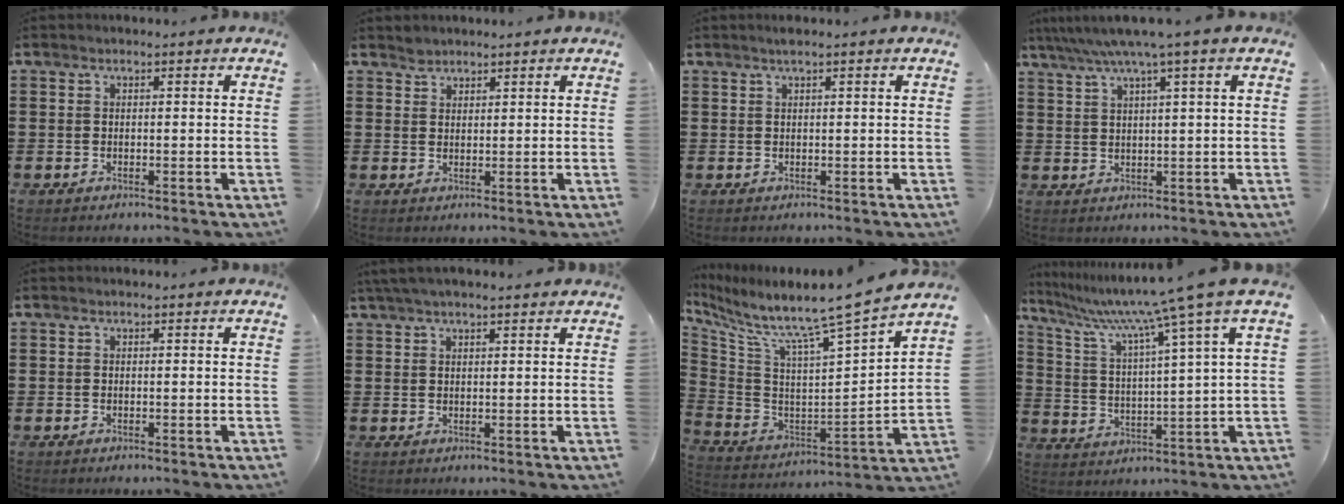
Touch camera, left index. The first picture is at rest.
{"total": 1.4, "force": [1.3, 0.5, -0.1], "torque": [-0.001, -0.002, 0.026]}
{"total": 1.0, "force": [0.6, 0.0, 0.7], "torque": [-0.013, 0.000, 0.012]}
{"total": 4.8, "force": [2.8, -0.7, 3.8], "torque": [-0.080, -0.007, 0.045]}
{"total": 0.0}
{"total": 2.4, "force": [2.0, 0.2, 1.3], "torque": [-0.029, 0.005, 0.038]}
{"total": 8.4, "force": [7.5, -1.0, 3.8], "torque": [-0.099, -0.083, 0.108]}
{"total": 9.8, "force": [7.5, -1.3, 6.2], "torque": [-0.150, -0.048, 0.115]}